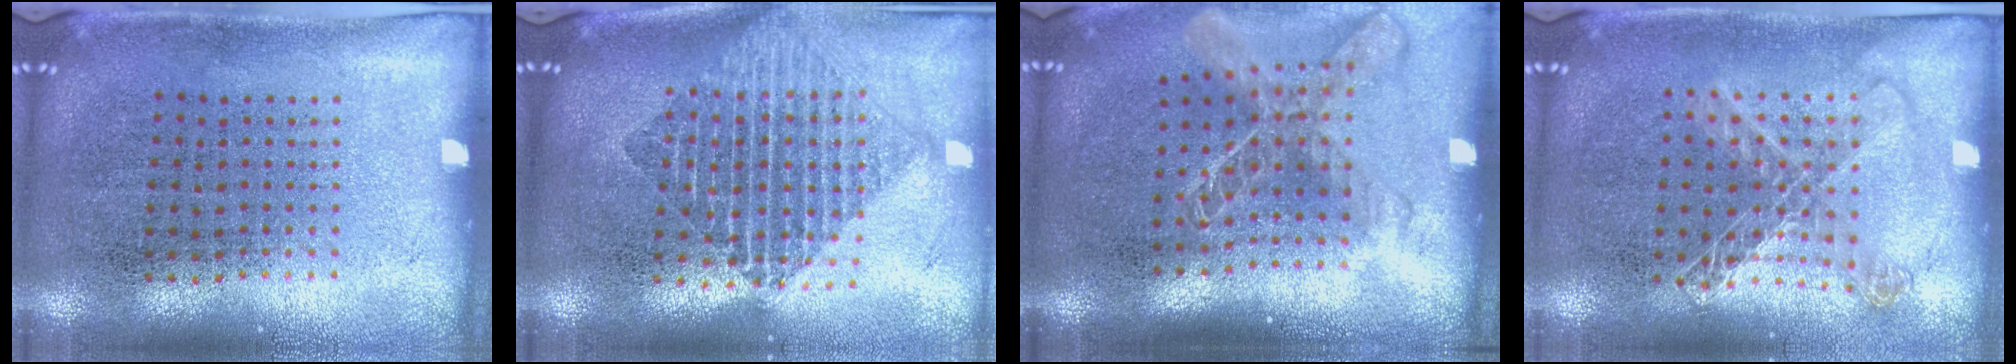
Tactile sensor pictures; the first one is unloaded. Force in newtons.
{"total": 1.9, "press": 1.6, "slide": 1.0}
{"total": 1.9, "press": 1.5, "slide": 1.2}
{"total": 1.3, "press": 1.2, "slide": 0.5}